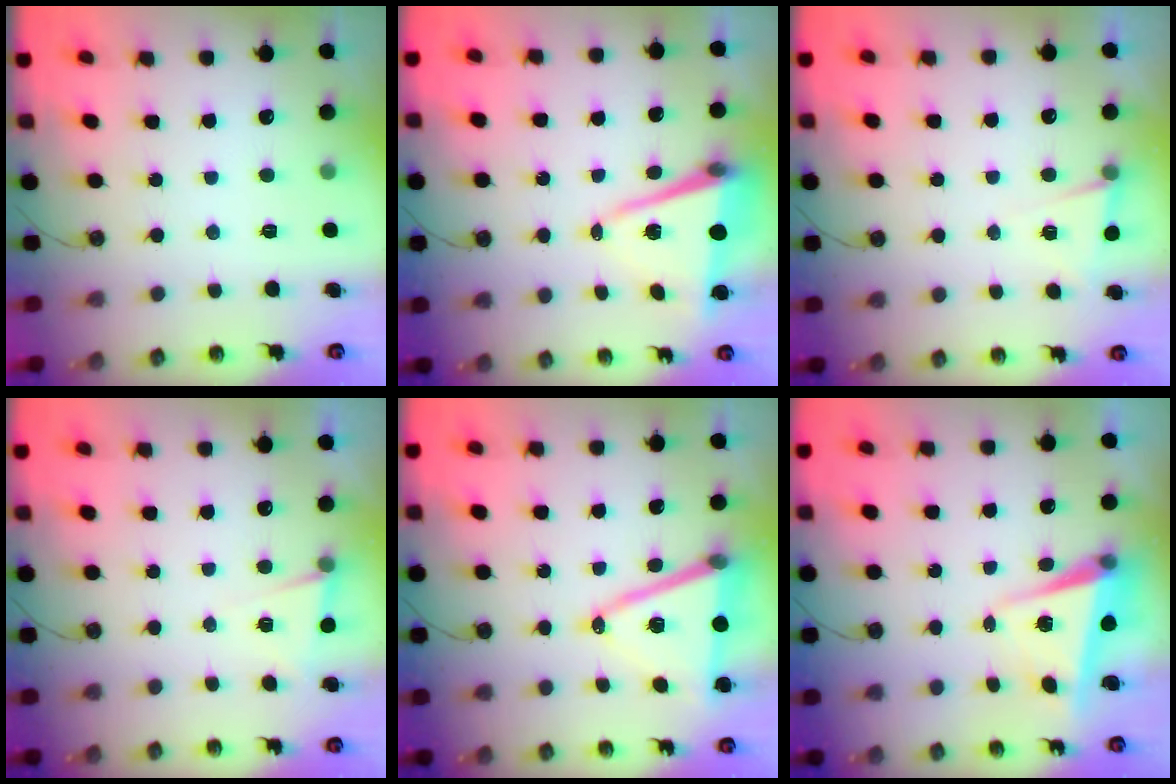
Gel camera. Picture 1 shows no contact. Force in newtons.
{"total": 8.1, "press": 7.4, "slide": 3.4}
{"total": 3.0, "press": 2.7, "slide": 1.2}
{"total": 3.0, "press": 2.7, "slide": 1.2}
{"total": 14.0, "press": 13.4, "slide": 3.9}
{"total": 5.4, "press": 5.3, "slide": 0.8}